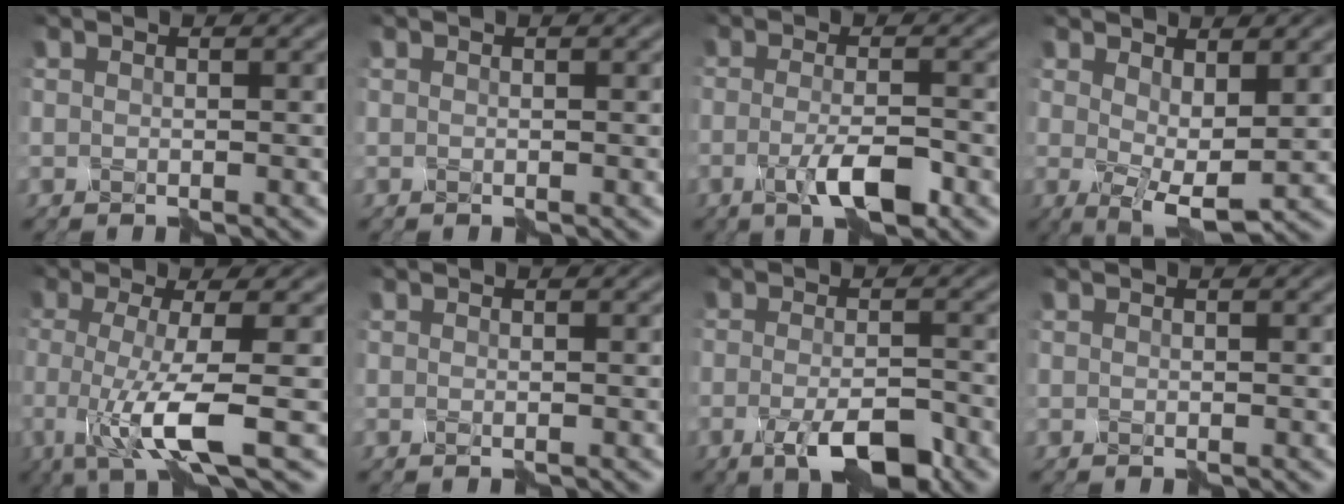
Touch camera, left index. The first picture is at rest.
{"total": 0.0}
{"total": 3.8, "force": [-1.9, 0.9, 3.1], "torque": [-0.064, -0.003, -0.034]}
{"total": 4.5, "force": [0.8, 2.1, 3.9], "torque": [-0.073, -0.013, 0.021]}
{"total": 6.9, "force": [-1.7, 1.4, 6.5], "torque": [-0.118, -0.015, -0.034]}
{"total": 0.0}
{"total": 5.0, "force": [-3.0, 1.4, 3.8], "torque": [-0.076, -0.005, -0.051]}
{"total": 0.0}